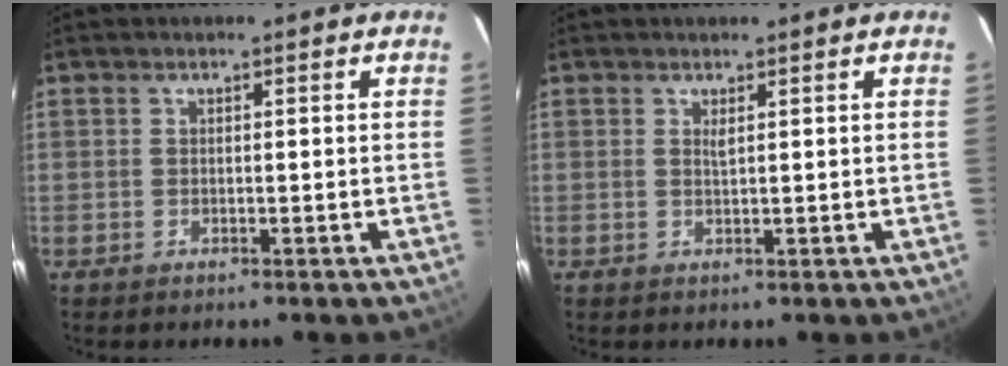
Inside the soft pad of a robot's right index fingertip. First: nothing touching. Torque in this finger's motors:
{"motor_torque": [0.22, -0.03, 0.15, 0.04]}